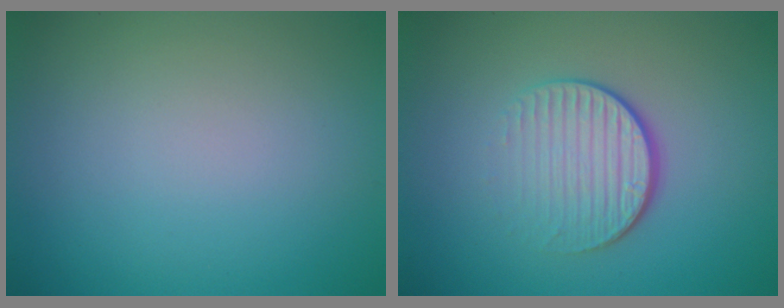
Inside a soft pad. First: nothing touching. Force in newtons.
{"total": 4.2, "press": 2.6, "slide": 3.3}